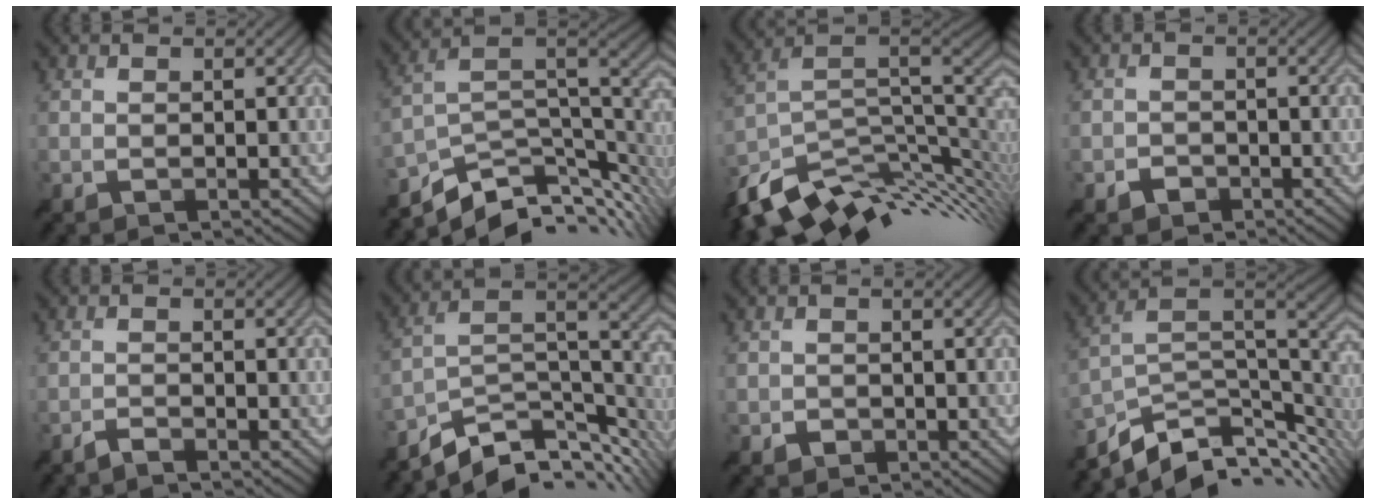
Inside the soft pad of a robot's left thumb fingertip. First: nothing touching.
{"total": 10.4, "force": [-5.5, 4.7, 7.4], "torque": [-0.151, -0.007, -0.091]}
{"total": 14.0, "force": [-6.3, 7.0, 10.4], "torque": [-0.218, -0.029, -0.105]}
{"total": 1.9, "force": [-1.2, 1.4, 0.4], "torque": [-0.003, -0.001, -0.025]}
{"total": 1.6, "force": [-1.4, 0.3, 0.6], "torque": [-0.012, 0.001, -0.031]}
{"total": 10.6, "force": [-7.5, 4.1, 6.3], "torque": [-0.119, 0.000, -0.125]}
{"total": 1.5, "force": [-0.9, 1.2, 0.3], "torque": [0.001, -0.003, -0.016]}
{"total": 11.4, "force": [-6.2, 5.2, 8.0], "torque": [-0.170, -0.011, -0.097]}